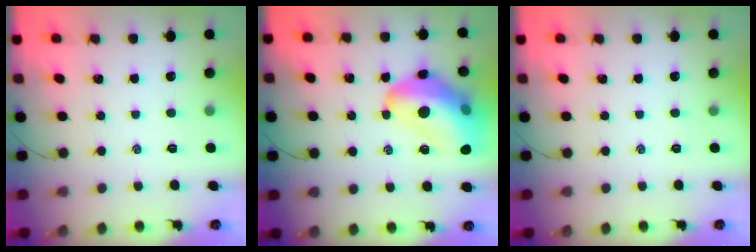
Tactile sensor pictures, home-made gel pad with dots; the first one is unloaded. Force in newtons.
{"total": 21.2, "press": 21.0, "slide": 3.3}
{"total": 0.0}